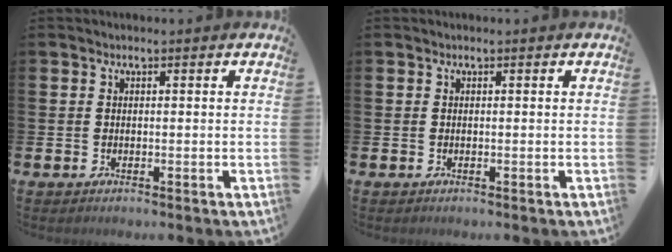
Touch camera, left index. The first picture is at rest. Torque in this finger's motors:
{"motor_torque": [0.00, 0.00, 0.00, -0.01]}